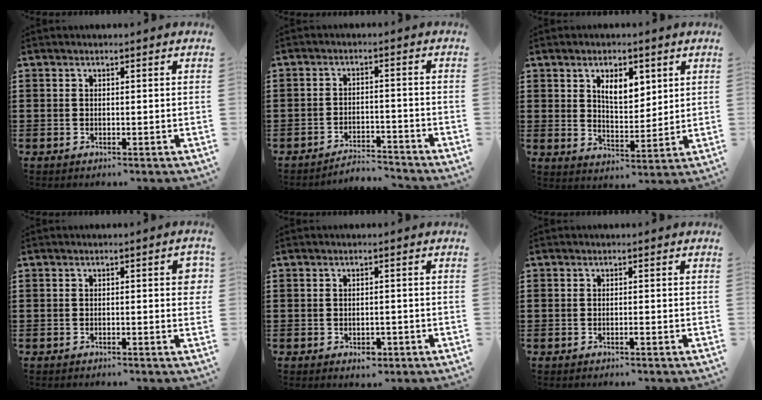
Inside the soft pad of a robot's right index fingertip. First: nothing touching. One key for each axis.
{"total": 3.7, "fx": -3.7, "fy": 0.3, "fz": 0.0, "tx": -0.007, "ty": 0.001, "tz": -0.079}
{"total": 5.6, "fx": 2.7, "fy": 2.8, "fz": 4.1, "tx": -0.075, "ty": 0.004, "tz": 0.043}
{"total": 2.6, "fx": -0.2, "fy": 0.3, "fz": 2.5, "tx": -0.035, "ty": -0.005, "tz": -0.006}
{"total": 1.9, "fx": -1.0, "fy": 1.1, "fz": 1.2, "tx": -0.025, "ty": 0.002, "tz": -0.018}
{"total": 0.5, "fx": -0.4, "fy": 0.1, "fz": 0.4, "tx": -0.008, "ty": -0.002, "tz": -0.007}